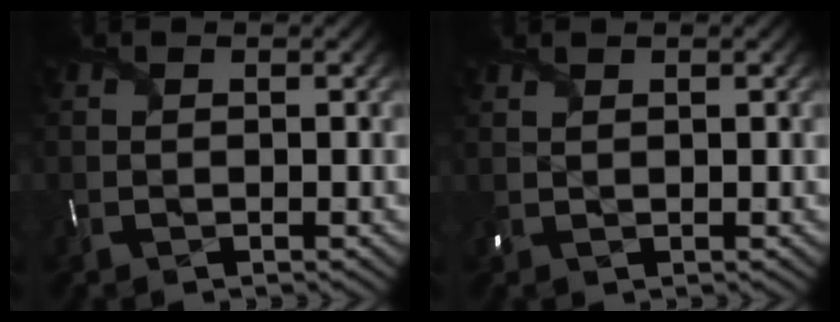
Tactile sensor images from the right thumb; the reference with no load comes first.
{"total": 0.9, "force": [0.9, 0.1, 0.0], "torque": [-0.006, 0.005, 0.020]}